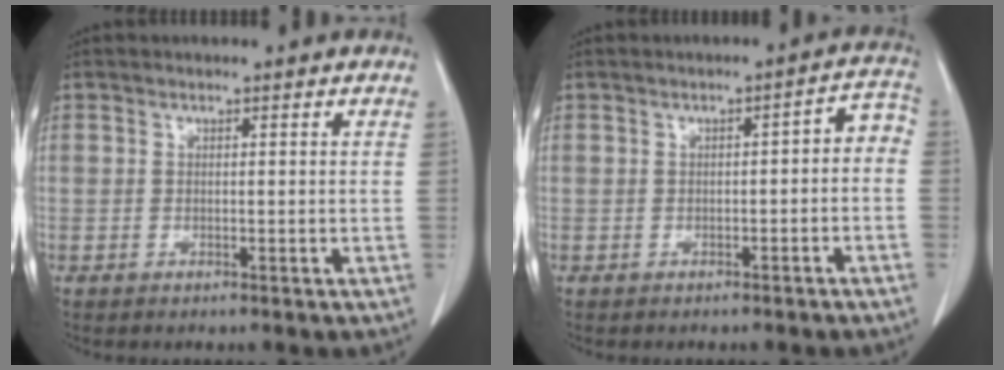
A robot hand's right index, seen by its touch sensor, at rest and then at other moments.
{"total": 3.9, "force": [-1.3, 1.7, 3.3], "torque": [-0.035, 0.027, -0.015]}